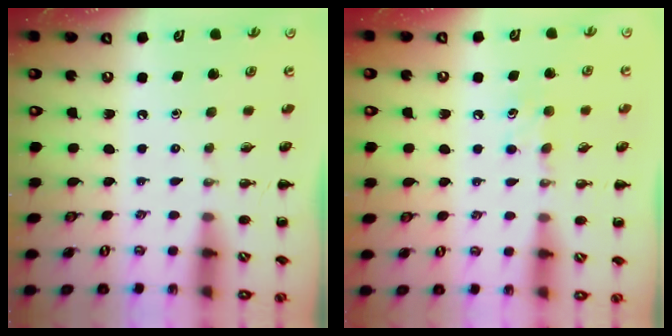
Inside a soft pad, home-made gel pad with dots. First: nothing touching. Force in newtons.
{"total": 5.9, "press": 5.7, "slide": 1.6}